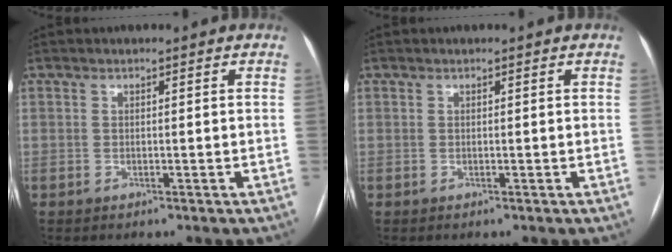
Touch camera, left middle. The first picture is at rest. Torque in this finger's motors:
{"motor_torque": [1.26, -0.88, -0.15, -0.21]}